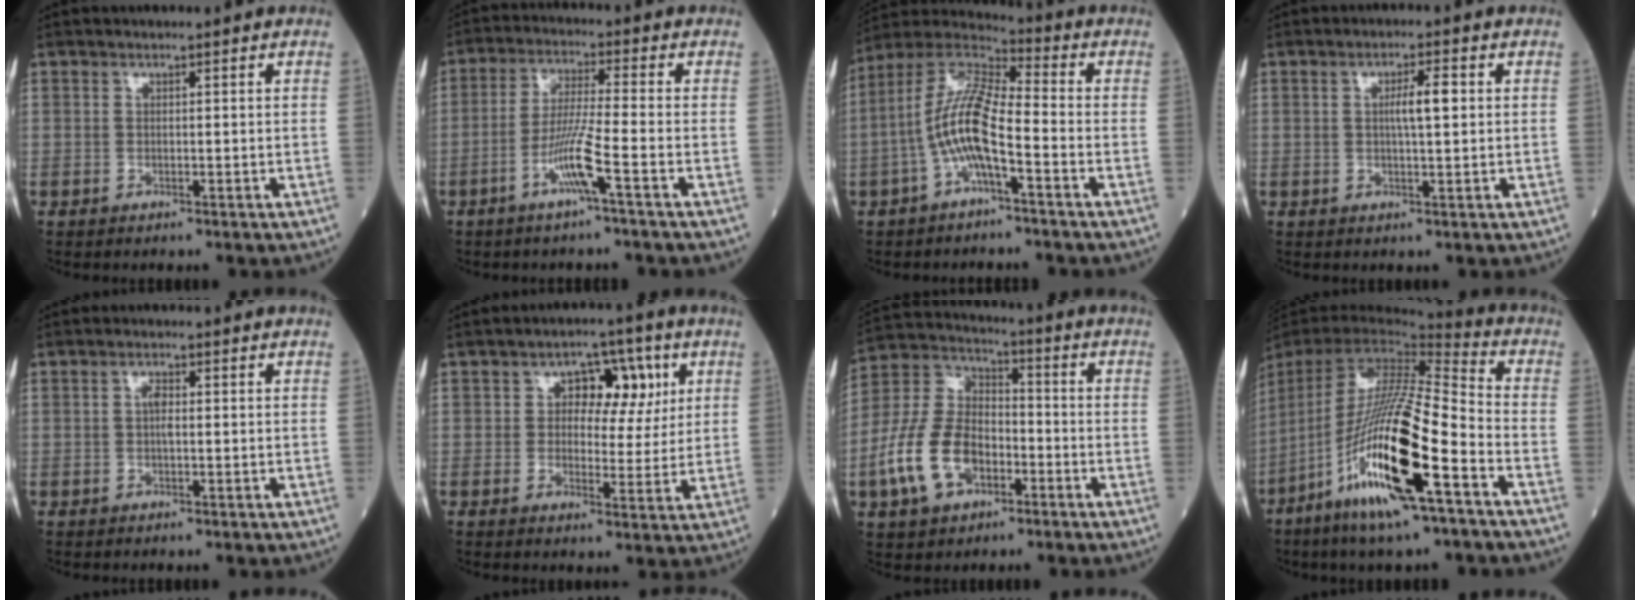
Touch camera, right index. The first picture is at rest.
{"total": 6.9, "force": [-3.2, -1.1, 6.0], "torque": [-0.119, -0.005, -0.068]}
{"total": 10.8, "force": [-3.0, 2.0, 10.2], "torque": [-0.213, 0.019, -0.063]}
{"total": 3.7, "force": [0.6, 0.4, 3.6], "torque": [-0.065, 0.003, 0.011]}
{"total": 1.6, "force": [0.0, 0.4, 1.6], "torque": [-0.032, 0.003, -0.001]}
{"total": 7.3, "force": [2.2, 4.4, 5.4], "torque": [-0.063, 0.017, 0.030]}
{"total": 13.1, "force": [-5.1, 7.8, 9.3], "torque": [-0.219, 0.016, -0.094]}
{"total": 22.0, "force": [-9.7, 2.1, 19.7], "torque": [-0.408, -0.047, -0.188]}